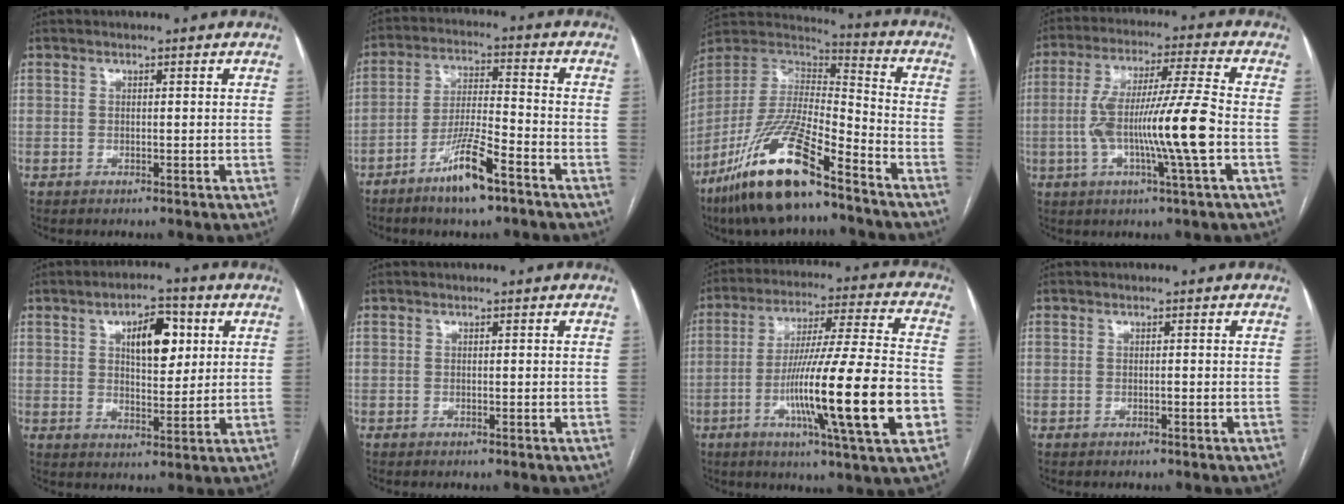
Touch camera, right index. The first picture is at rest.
{"total": 9.4, "force": [-6.0, 1.0, 7.2], "torque": [-0.140, -0.009, -0.111]}
{"total": 20.3, "force": [-13.5, 4.1, 14.5], "torque": [-0.311, -0.026, -0.252]}
{"total": 13.9, "force": [-2.6, -0.6, 13.6], "torque": [-0.255, 0.002, -0.051]}
{"total": 8.3, "force": [2.8, 3.5, 7.0], "torque": [-0.107, 0.012, 0.048]}
{"total": 0.0}
{"total": 21.6, "force": [-6.0, 0.2, 20.8], "torque": [-0.328, -0.017, -0.101]}
{"total": 0.0}